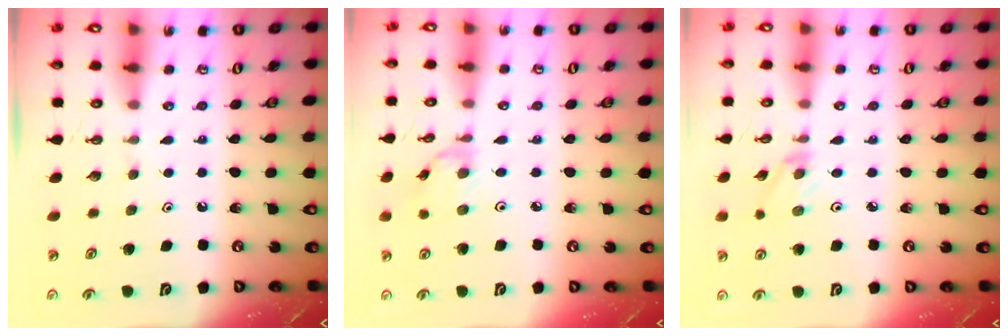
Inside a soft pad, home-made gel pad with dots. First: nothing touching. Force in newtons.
{"total": 2.4, "press": 2.4, "slide": 0.1}
{"total": 2.2, "press": 2.2, "slide": 0.3}